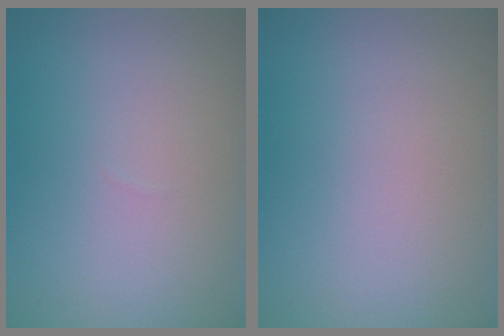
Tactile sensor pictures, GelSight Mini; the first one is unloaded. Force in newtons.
{"total": 0.0}